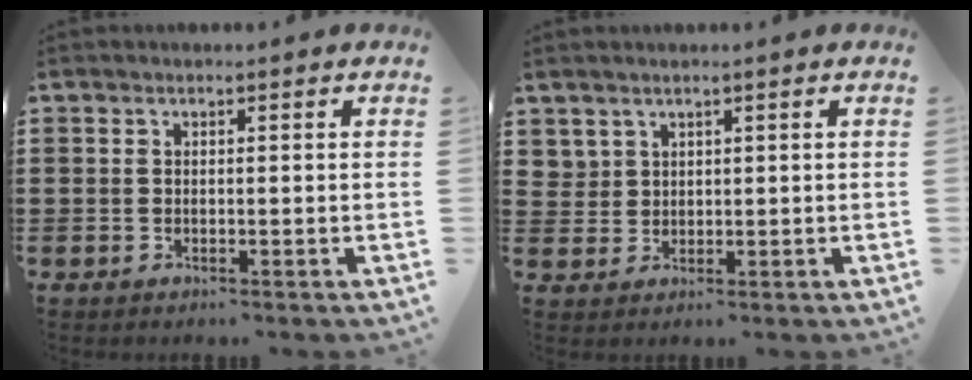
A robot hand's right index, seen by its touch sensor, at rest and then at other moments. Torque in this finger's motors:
{"motor_torque": [-0.80, 1.33, 0.00, -0.01]}